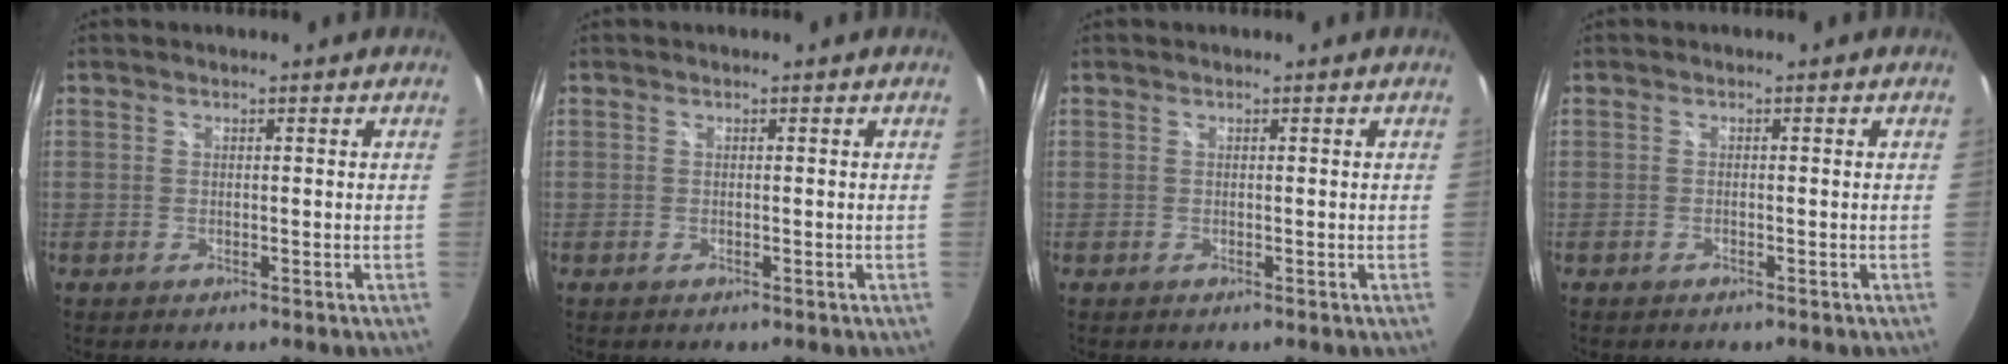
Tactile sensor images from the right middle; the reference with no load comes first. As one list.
[{"total": 0.0}, {"total": 0.0}, {"total": 0.5, "force": [-0.4, 0.1, 0.3], "torque": [-0.004, 0.000, -0.009]}]